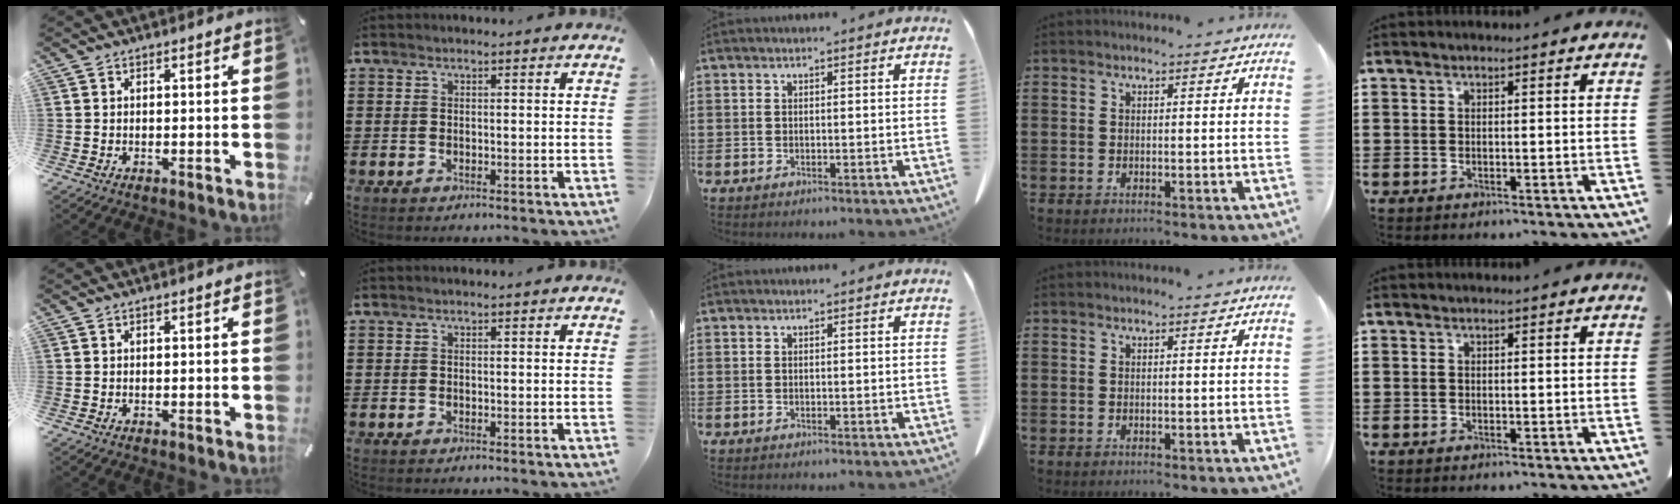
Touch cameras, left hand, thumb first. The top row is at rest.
{}